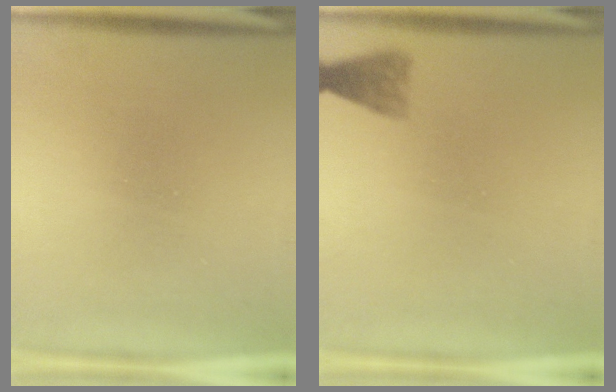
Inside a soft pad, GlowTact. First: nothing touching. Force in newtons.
{"total": 2.9}